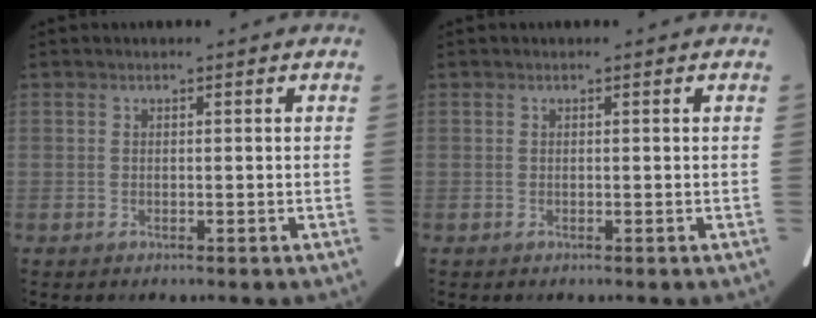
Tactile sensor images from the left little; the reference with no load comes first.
{"total": 0.0}